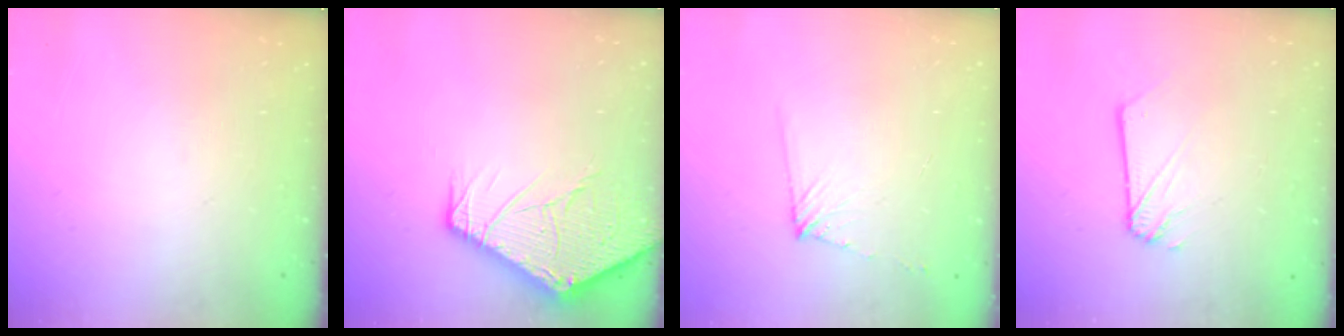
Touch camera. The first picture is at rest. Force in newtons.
{"total": 12.3, "press": 12.2, "slide": 1.6}
{"total": 5.3, "press": 5.2, "slide": 0.7}
{"total": 2.1, "press": 2.1, "slide": 0.2}